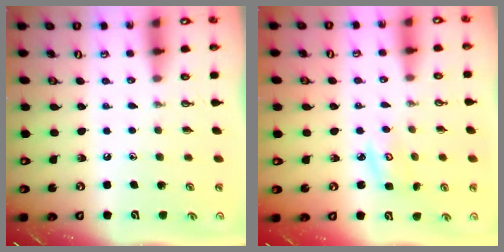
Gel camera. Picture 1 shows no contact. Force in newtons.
{"total": 4.3, "press": 4.3, "slide": 0.4}